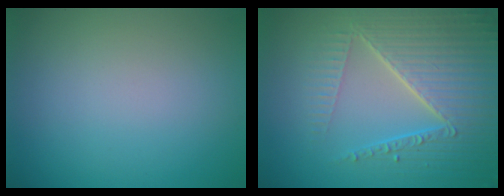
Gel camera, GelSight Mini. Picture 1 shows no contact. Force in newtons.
{"total": 7.0, "press": 5.4, "slide": 4.4}